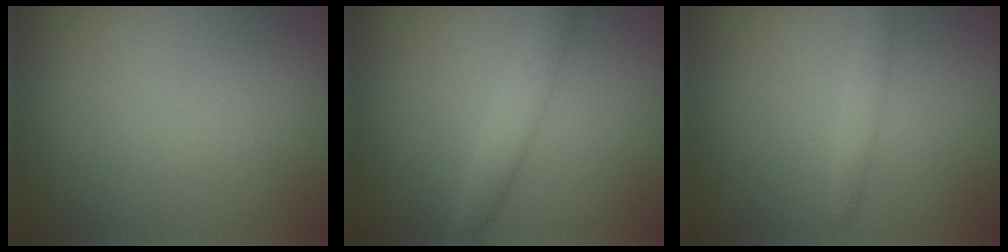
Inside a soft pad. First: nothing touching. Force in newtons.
{"total": 2.7, "press": 2.7, "slide": 0.1}
{"total": 1.3, "press": 1.3, "slide": 0.1}